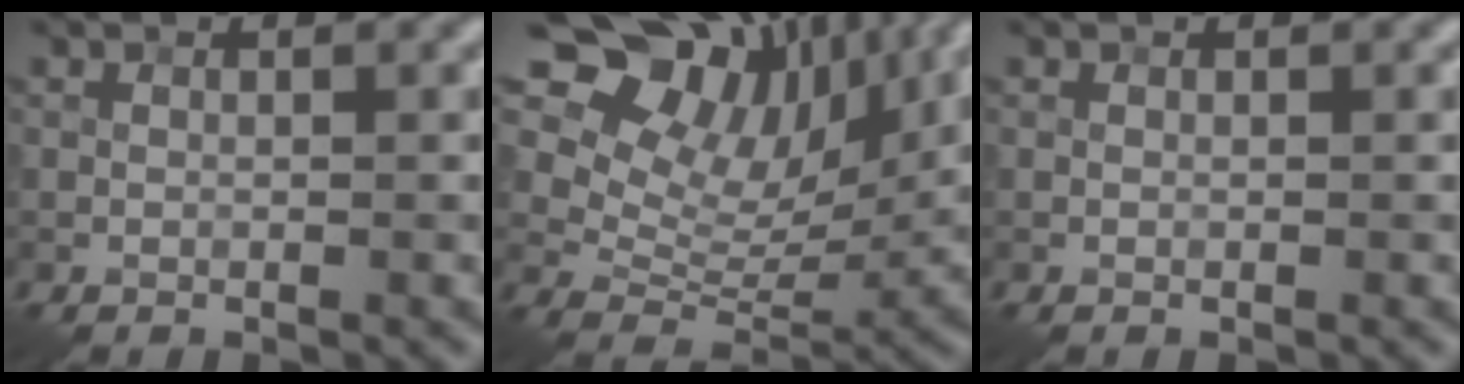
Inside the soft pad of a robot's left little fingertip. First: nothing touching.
{"total": 13.4, "force": [6.9, 8.7, 7.5], "torque": [-0.135, 0.039, 0.112]}
{"total": 0.0}